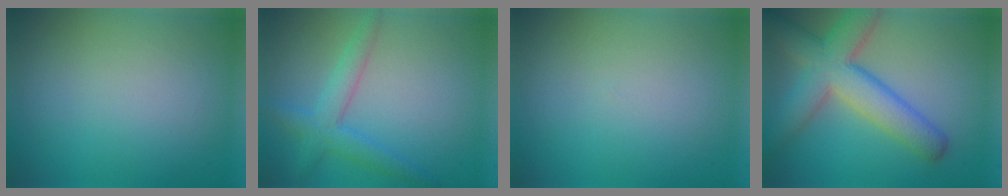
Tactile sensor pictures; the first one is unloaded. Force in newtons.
{"total": 3.2, "press": 3.2, "slide": 0.1}
{"total": 0.0}
{"total": 7.8, "press": 7.8, "slide": 0.3}